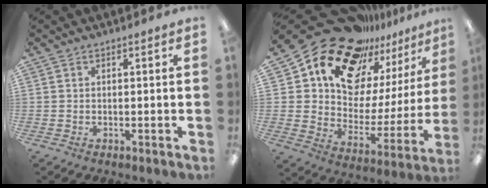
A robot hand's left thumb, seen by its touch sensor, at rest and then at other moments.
{"total": 19.0, "force": [15.7, 9.3, 5.2], "torque": [-0.111, -0.136, 0.283]}